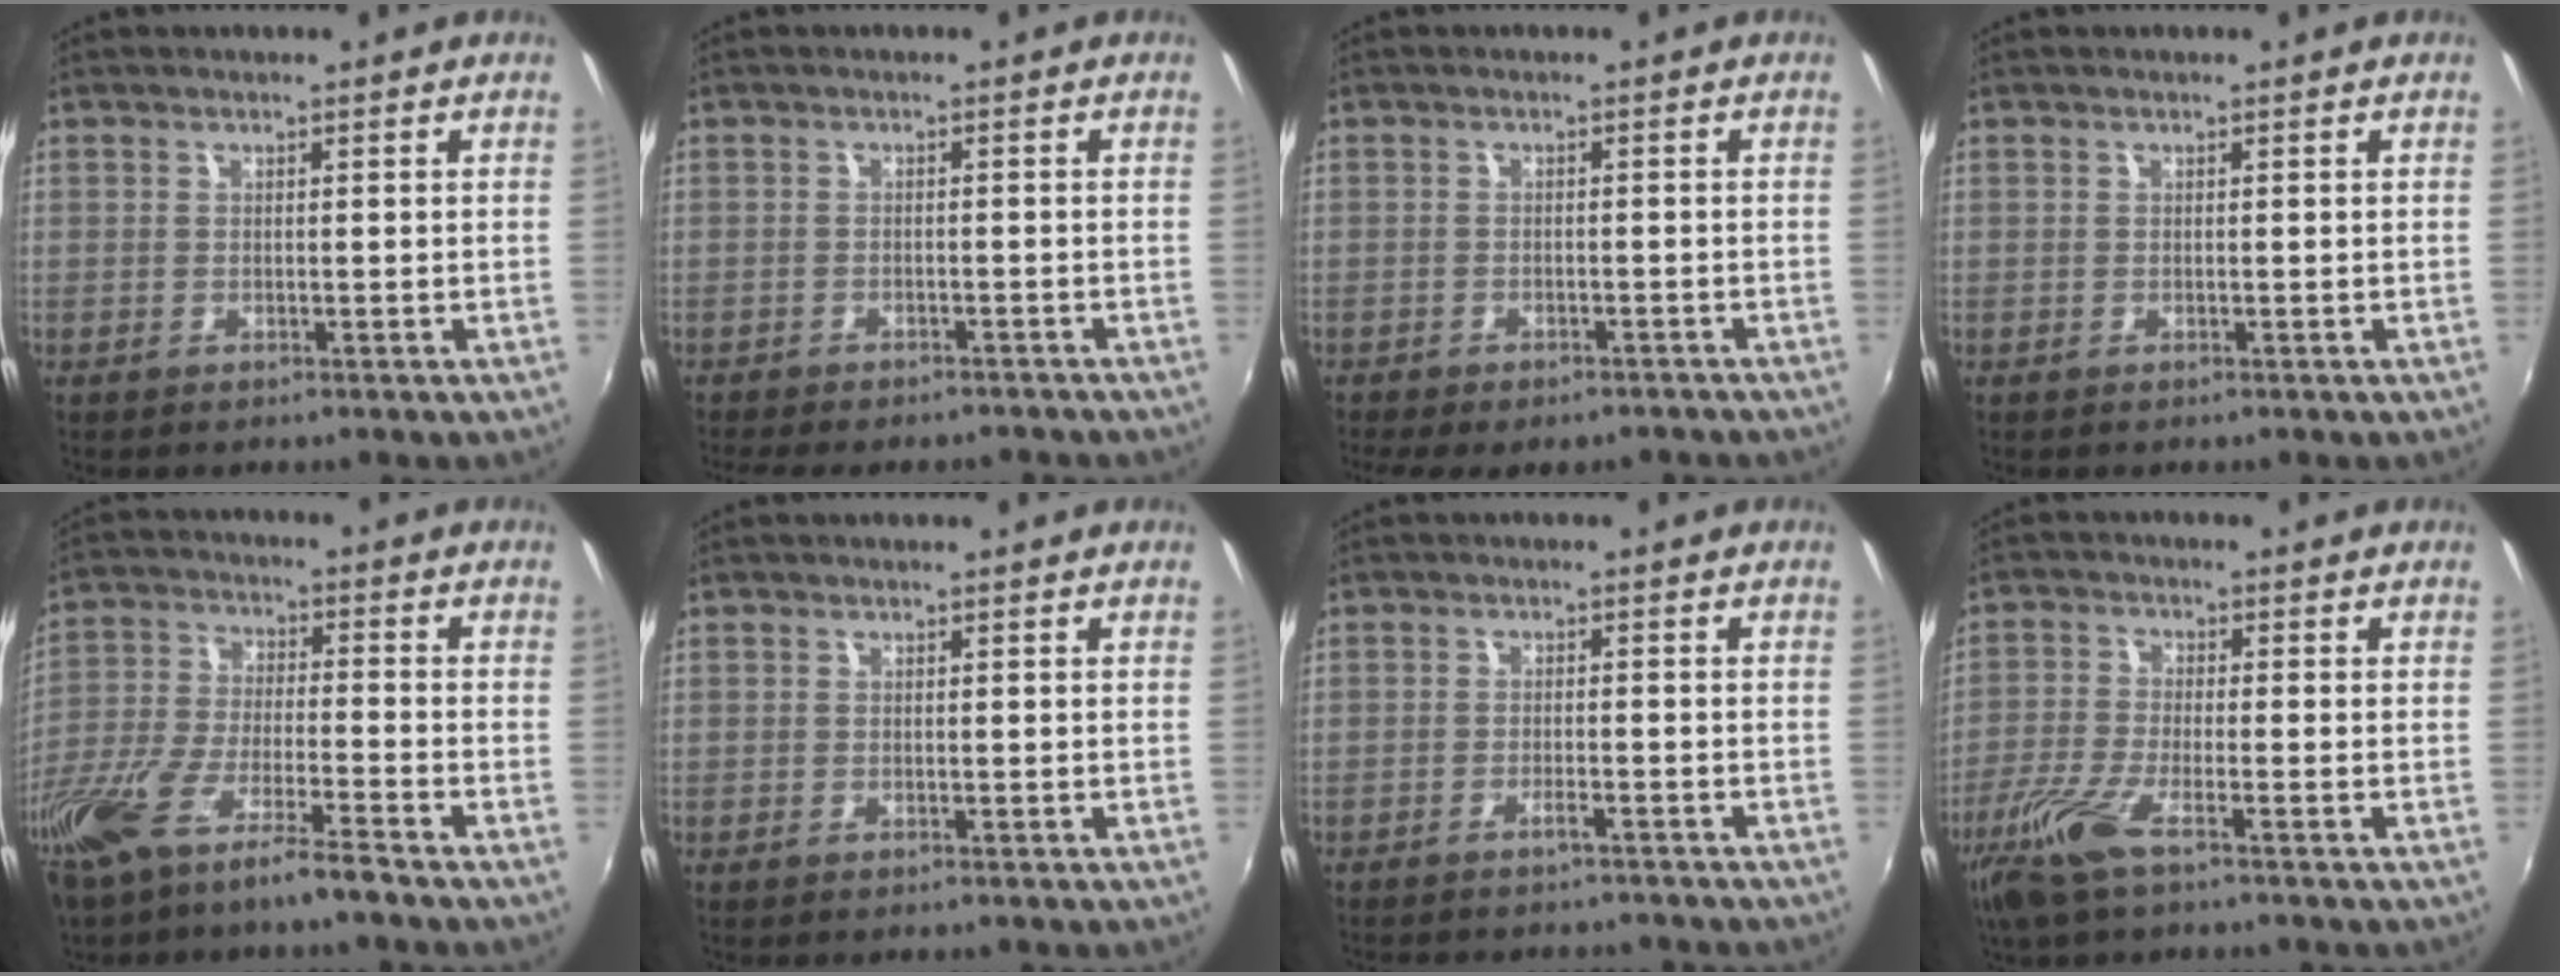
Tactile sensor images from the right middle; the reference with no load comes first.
{"total": 9.5, "force": [-8.3, 2.7, 4.0], "torque": [-0.091, -0.022, -0.117]}
{"total": 8.6, "force": [-7.0, 2.9, 4.1], "torque": [-0.092, -0.031, -0.096]}
{"total": 0.0}
{"total": 13.1, "force": [-9.7, 1.6, 8.6], "torque": [-0.186, -0.030, -0.179]}
{"total": 0.0}
{"total": 5.3, "force": [-4.9, 1.0, 1.8], "torque": [-0.050, -0.010, -0.072]}
{"total": 7.8, "force": [-5.0, 1.2, 5.8], "torque": [-0.139, -0.016, -0.102]}